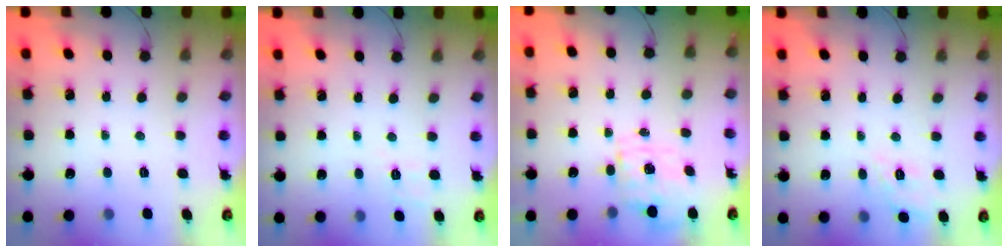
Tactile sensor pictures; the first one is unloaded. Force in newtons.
{"total": 2.8, "press": 2.3, "slide": 1.7}
{"total": 1.5, "press": 1.5, "slide": 0.5}
{"total": 2.8, "press": 2.2, "slide": 1.7}